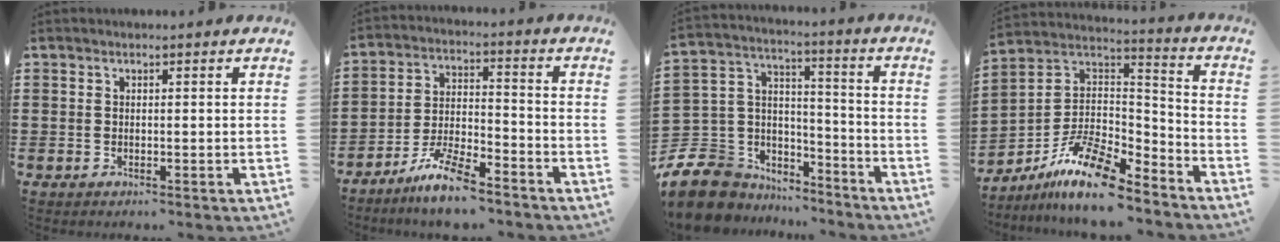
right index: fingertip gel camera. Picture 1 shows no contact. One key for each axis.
{"total": 7.8, "fx": -6.6, "fy": 1.2, "fz": 3.9, "tx": -0.087, "ty": 0.006, "tz": -0.128}
{"total": 8.0, "fx": -5.5, "fy": 5.7, "fz": 1.0, "tx": -0.075, "ty": -0.008, "tz": -0.111}
{"total": 12.0, "fx": -8.9, "fy": 3.7, "fz": 7.2, "tx": -0.151, "ty": 0.019, "tz": -0.176}